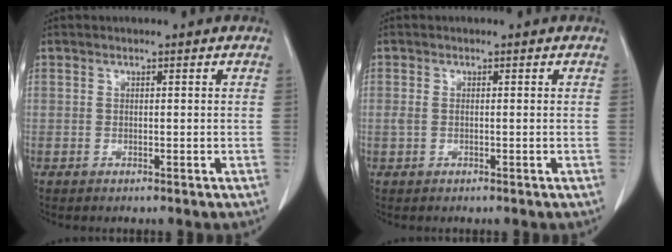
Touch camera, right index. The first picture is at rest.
{"total": 1.0, "force": [0.0, 0.6, 0.8], "torque": [-0.025, 0.003, 0.001]}